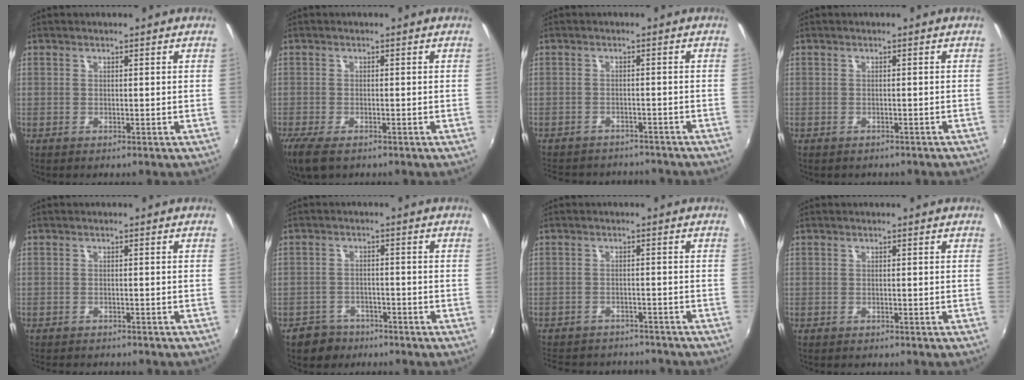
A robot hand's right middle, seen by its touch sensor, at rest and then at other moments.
{"total": 5.7, "force": [-3.8, 2.0, 3.7], "torque": [-0.089, -0.024, -0.070]}
{"total": 12.3, "force": [-10.8, 4.3, 4.0], "torque": [-0.098, -0.014, -0.150]}
{"total": 2.5, "force": [-2.1, 1.1, 0.9], "torque": [-0.020, -0.011, -0.024]}
{"total": 5.2, "force": [-4.8, 1.2, 1.8], "torque": [-0.047, -0.014, -0.068]}
{"total": 5.1, "force": [-3.8, 3.3, 0.5], "torque": [-0.028, 0.012, -0.060]}
{"total": 15.1, "force": [-13.1, 5.6, 5.1], "torque": [-0.123, 0.000, -0.180]}
{"total": 1.4, "force": [-1.3, 0.4, 0.4], "torque": [-0.012, -0.005, -0.017]}